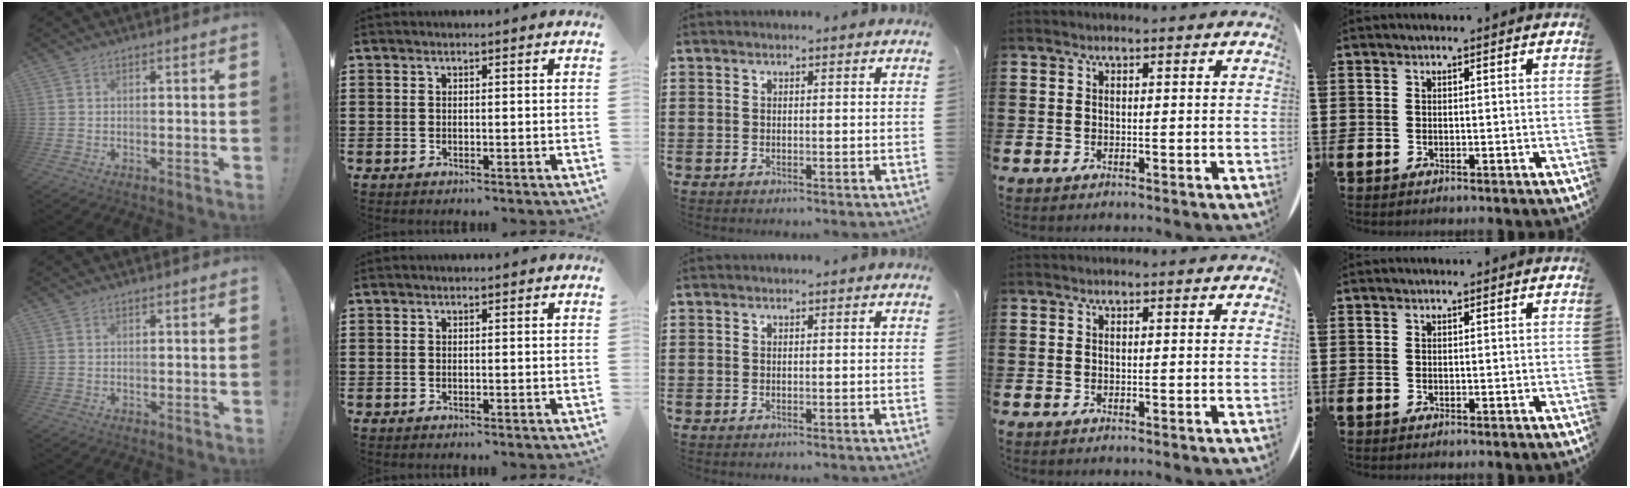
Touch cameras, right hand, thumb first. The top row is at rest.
{}